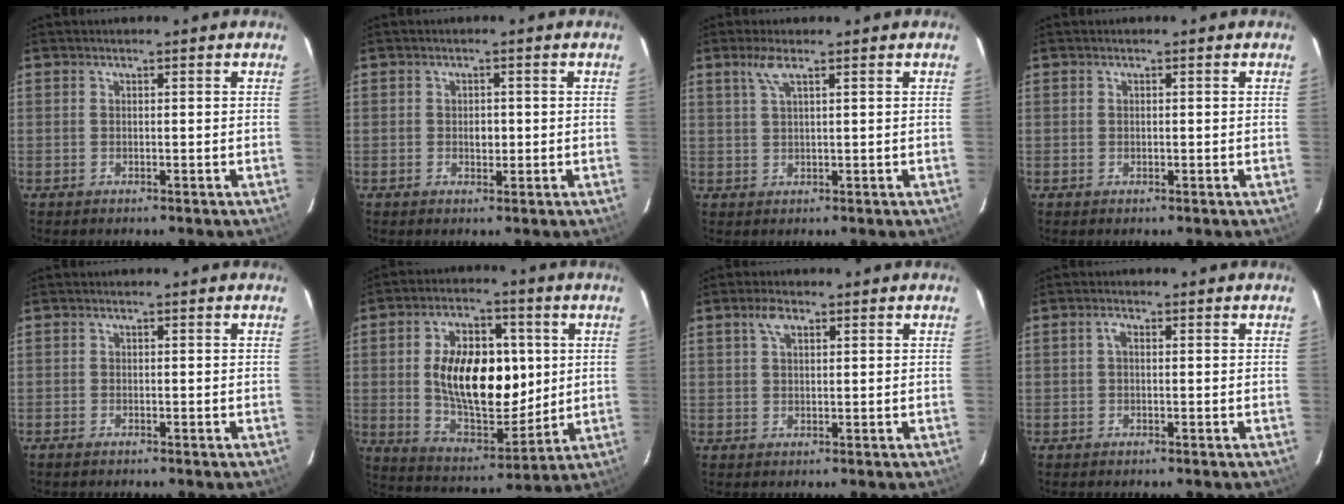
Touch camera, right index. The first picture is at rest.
{"total": 2.1, "force": [-0.1, 1.5, 1.4], "torque": [-0.022, 0.003, -0.003]}
{"total": 2.9, "force": [1.8, 0.4, 2.3], "torque": [-0.049, 0.006, 0.038]}
{"total": 0.8, "force": [0.1, 0.5, 0.6], "torque": [-0.011, 0.002, 0.003]}
{"total": 0.9, "force": [-0.8, 0.4, 0.2], "torque": [-0.008, -0.002, -0.017]}
{"total": 18.0, "force": [2.0, 10.1, 14.8], "torque": [-0.258, 0.009, 0.047]}
{"total": 2.9, "force": [1.4, 1.4, 2.0], "torque": [-0.039, 0.008, 0.027]}
{"total": 1.2, "force": [0.1, 0.6, 1.0], "torque": [-0.020, 0.007, -0.001]}